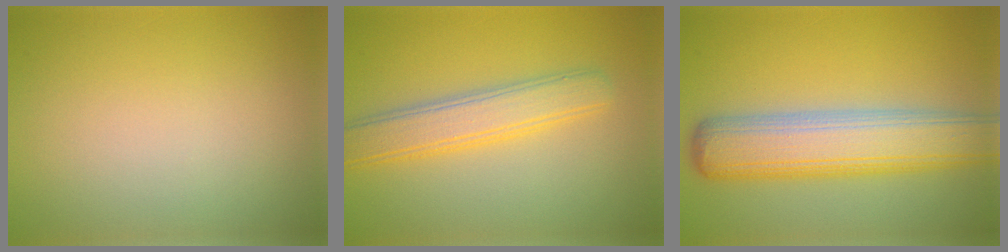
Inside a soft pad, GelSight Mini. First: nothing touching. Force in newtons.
{"total": 4.5, "press": 4.5, "slide": 0.1}
{"total": 8.8, "press": 8.8, "slide": 0.4}